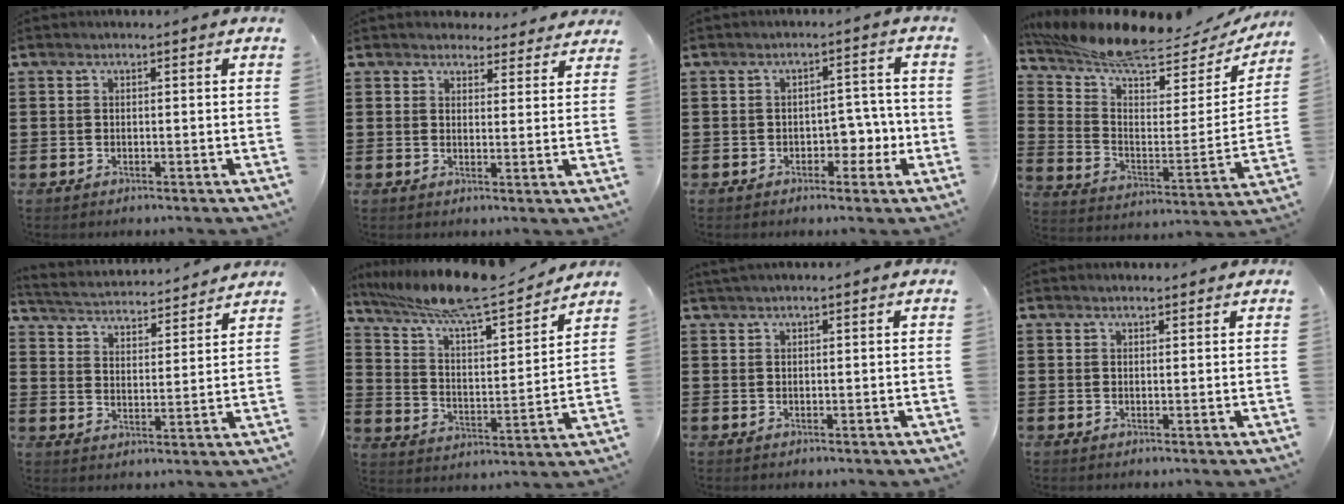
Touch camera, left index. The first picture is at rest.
{"total": 3.5, "force": [3.4, 1.1, 0.2], "torque": [-0.007, -0.012, 0.062]}
{"total": 3.9, "force": [-1.4, 2.7, 2.5], "torque": [-0.036, 0.000, -0.034]}
{"total": 10.2, "force": [9.1, 1.0, 4.5], "torque": [-0.119, -0.070, 0.155]}
{"total": 3.3, "force": [3.3, -0.1, 0.0], "torque": [-0.024, -0.030, 0.051]}
{"total": 10.3, "force": [8.8, 0.6, 5.3], "torque": [-0.135, -0.056, 0.148]}
{"total": 0.9, "force": [0.7, -0.1, 0.5], "torque": [-0.011, 0.001, 0.014]}
{"total": 1.0, "force": [1.0, 0.1, 0.1], "torque": [-0.003, 0.000, 0.020]}